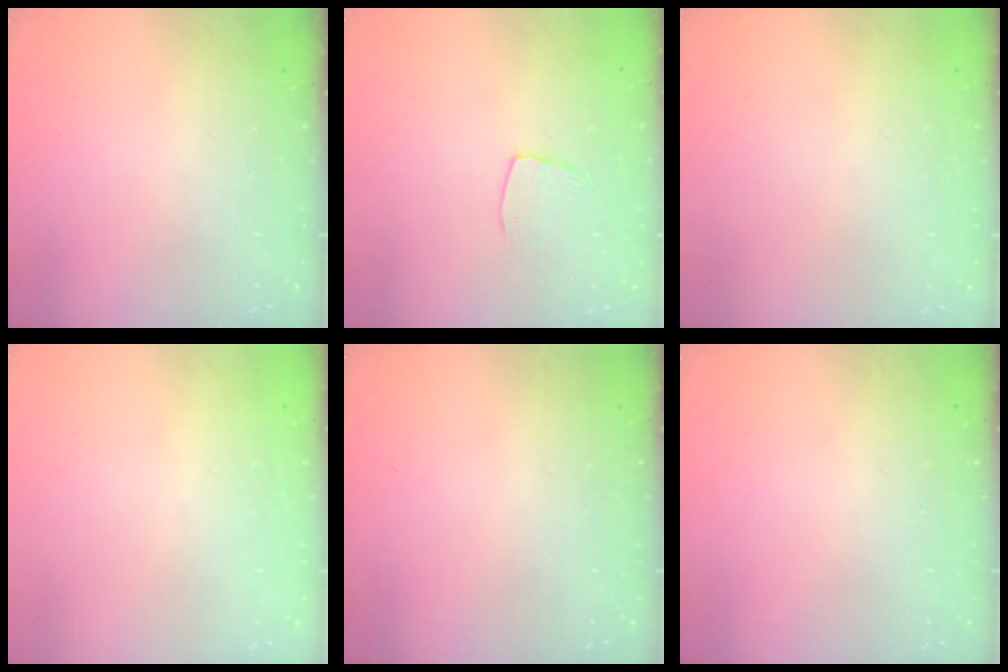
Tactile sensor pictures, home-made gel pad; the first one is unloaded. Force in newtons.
{"total": 7.0, "press": 6.9, "slide": 0.5}
{"total": 0.0}
{"total": 0.0}
{"total": 0.0}
{"total": 0.0}